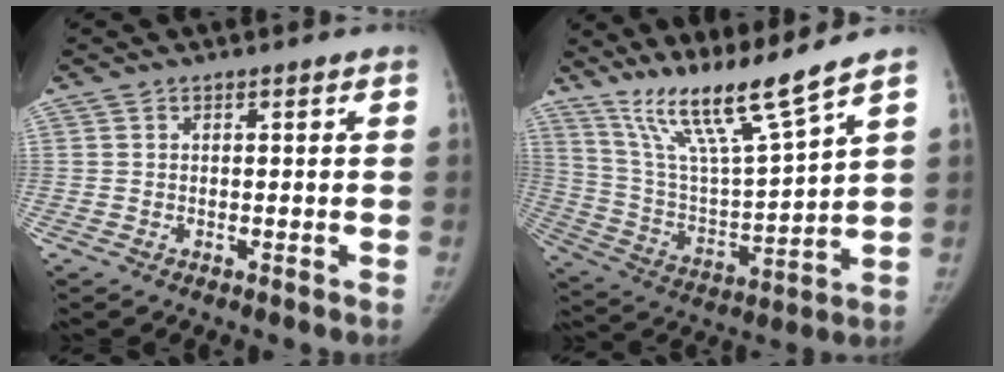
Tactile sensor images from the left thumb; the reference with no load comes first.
{"total": 15.0, "force": [11.7, -0.5, 9.4], "torque": [-0.162, -0.071, 0.226]}